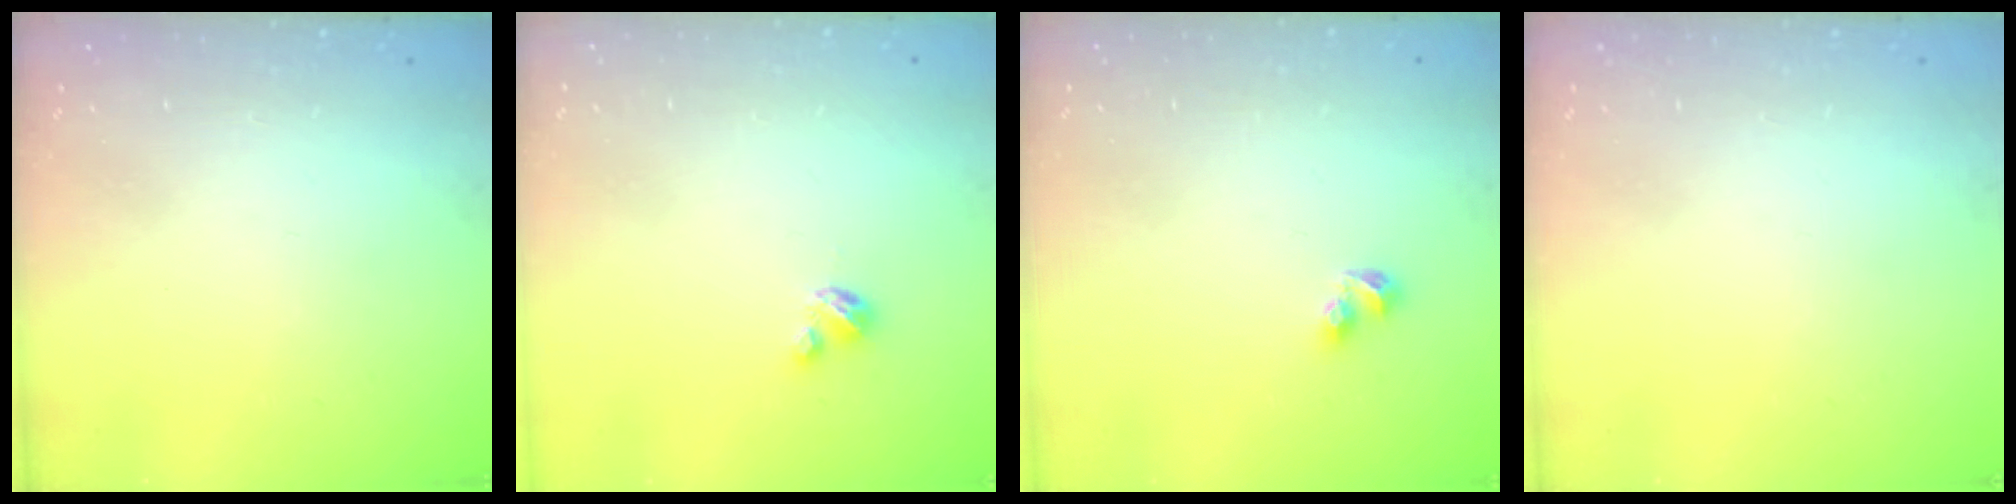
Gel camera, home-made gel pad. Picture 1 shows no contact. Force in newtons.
{"total": 2.9, "press": 2.9, "slide": 0.3}
{"total": 3.7, "press": 3.7, "slide": 0.4}
{"total": 0.0}